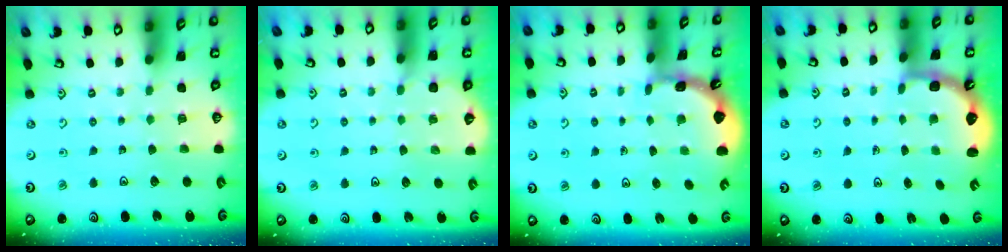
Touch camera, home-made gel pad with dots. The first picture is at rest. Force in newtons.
{"total": 3.1, "press": 3.1, "slide": 0.2}
{"total": 1.8, "press": 1.8, "slide": 0.1}
{"total": 2.5, "press": 2.1, "slide": 1.4}